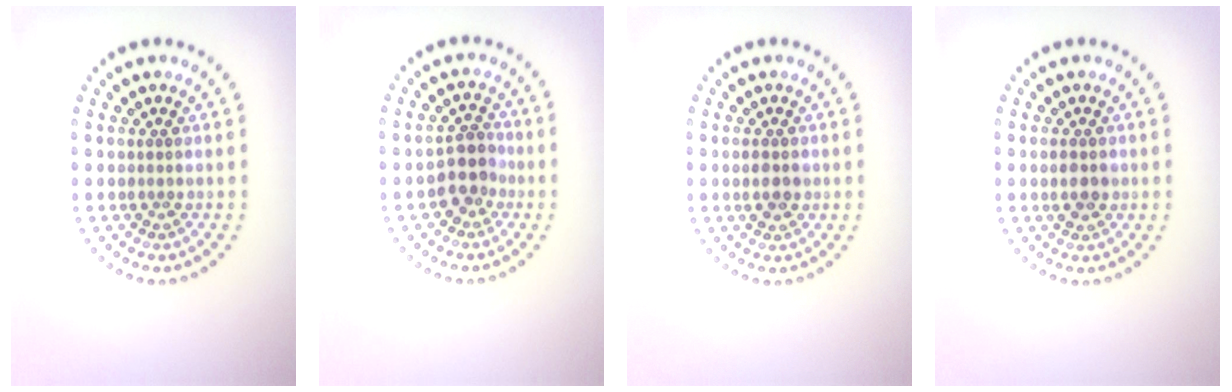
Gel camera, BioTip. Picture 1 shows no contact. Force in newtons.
{"total": 2.6, "press": 2.3, "slide": 1.3}
{"total": 1.6, "press": 1.6, "slide": 0.0}
{"total": 1.6, "press": 1.6, "slide": 0.0}